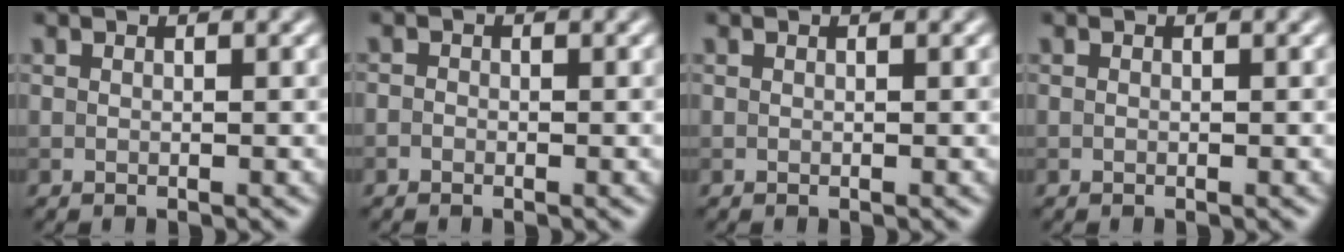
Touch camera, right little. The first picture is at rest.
{"total": 0.5, "force": [-0.3, 0.3, 0.1], "torque": [0.001, -0.003, -0.008]}
{"total": 0.0}
{"total": 0.0}